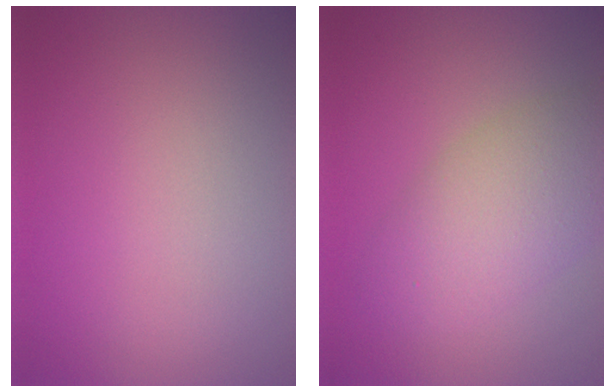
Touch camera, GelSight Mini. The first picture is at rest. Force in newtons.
{"total": 5.3, "press": 5.3, "slide": 0.2}